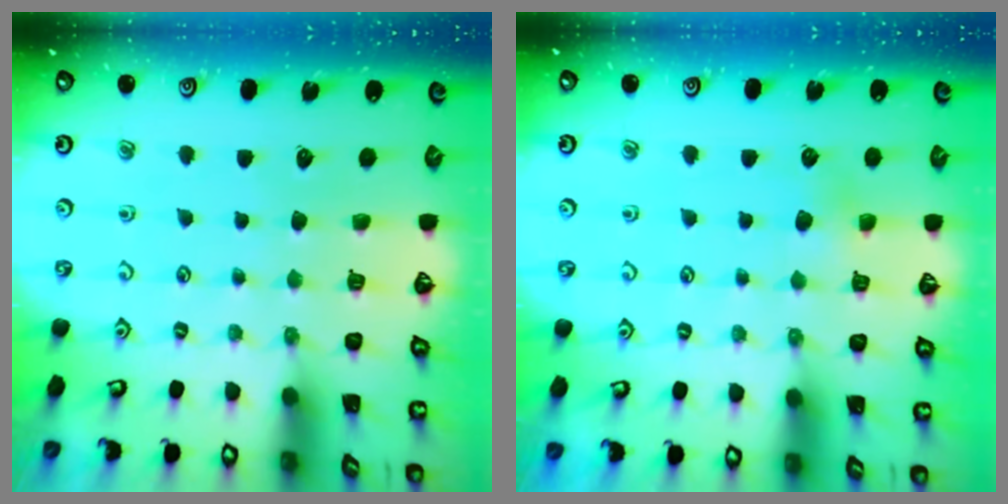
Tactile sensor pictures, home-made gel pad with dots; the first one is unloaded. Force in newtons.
{"total": 3.4, "press": 3.4, "slide": 0.4}